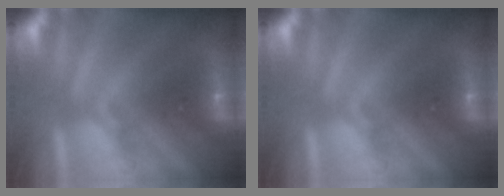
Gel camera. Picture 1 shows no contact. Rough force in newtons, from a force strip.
{"total": 0.0}